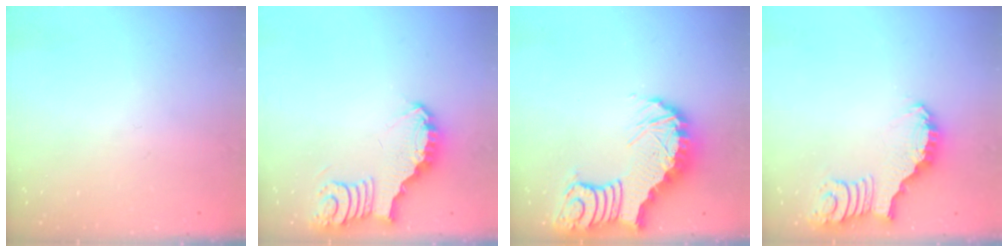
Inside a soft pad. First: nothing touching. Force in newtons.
{"total": 3.8, "press": 3.8, "slide": 0.3}
{"total": 7.6, "press": 7.5, "slide": 1.2}
{"total": 2.7, "press": 2.7, "slide": 0.1}